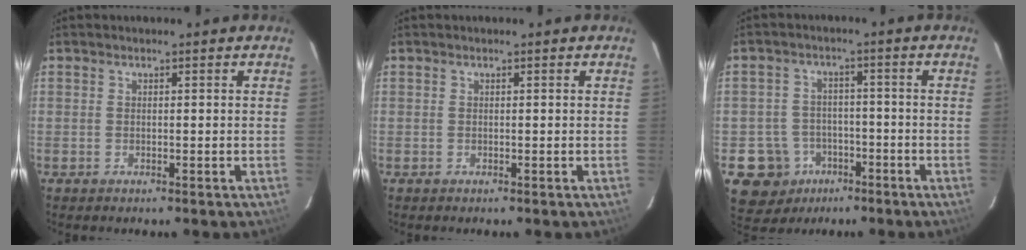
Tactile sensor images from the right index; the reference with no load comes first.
{"total": 0.0}
{"total": 9.3, "force": [-4.4, 8.1, 1.2], "torque": [-0.050, 0.033, -0.058]}